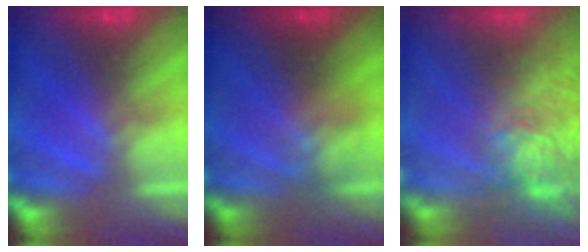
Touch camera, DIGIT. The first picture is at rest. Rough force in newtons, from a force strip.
{"total": 2.4}
{"total": 8.7}